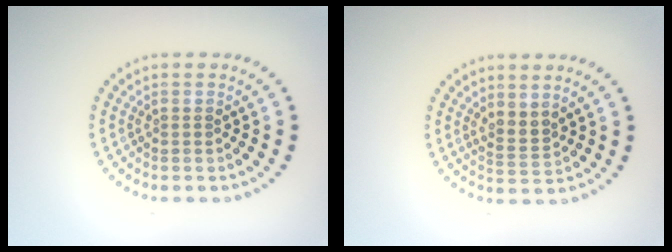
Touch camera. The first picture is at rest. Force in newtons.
{"total": 2.0, "press": 1.4, "slide": 1.4}